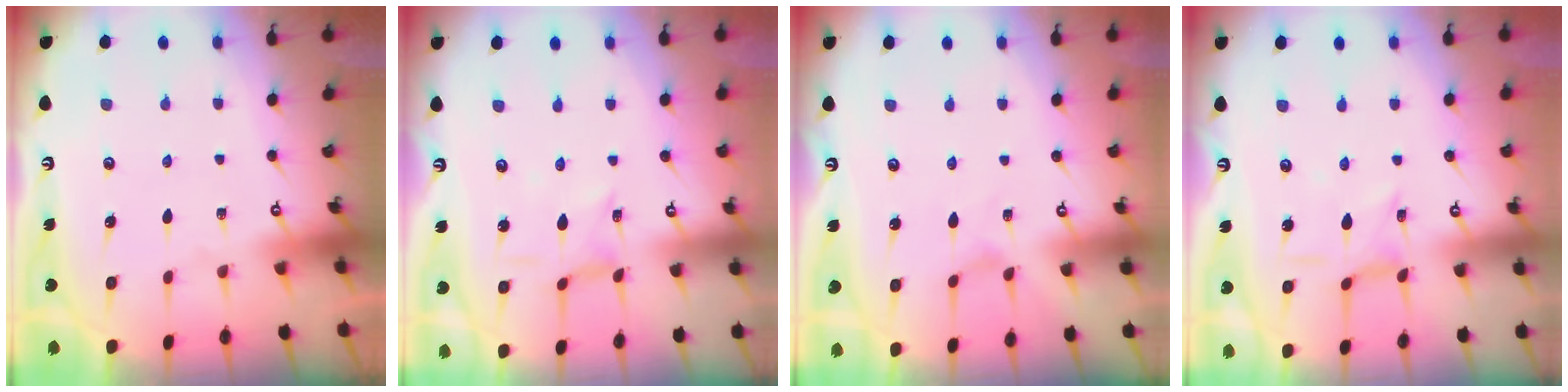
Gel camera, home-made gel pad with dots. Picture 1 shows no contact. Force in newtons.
{"total": 1.2, "press": 1.2, "slide": 0.2}
{"total": 0.0}
{"total": 2.6, "press": 2.5, "slide": 0.5}